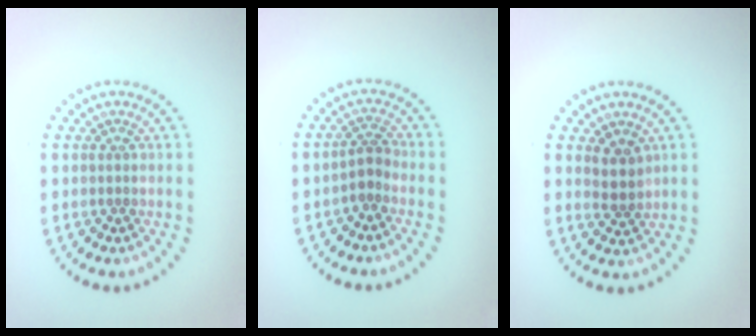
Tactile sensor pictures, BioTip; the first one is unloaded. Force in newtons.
{"total": 1.6, "press": 1.2, "slide": 1.0}
{"total": 2.2, "press": 1.9, "slide": 1.2}